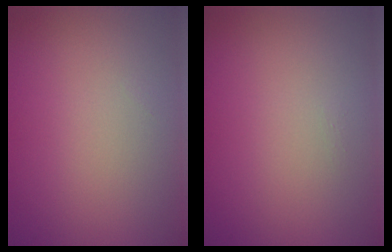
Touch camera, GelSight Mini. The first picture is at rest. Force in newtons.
{"total": 0.0}